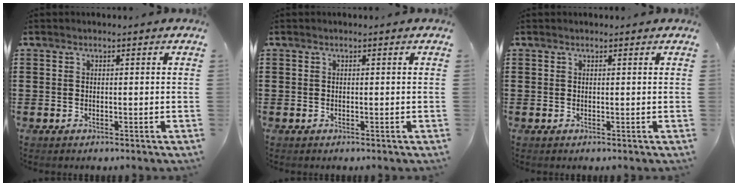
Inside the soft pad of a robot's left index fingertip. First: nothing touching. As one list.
[{"total": 0.0}, {"total": 0.0}]